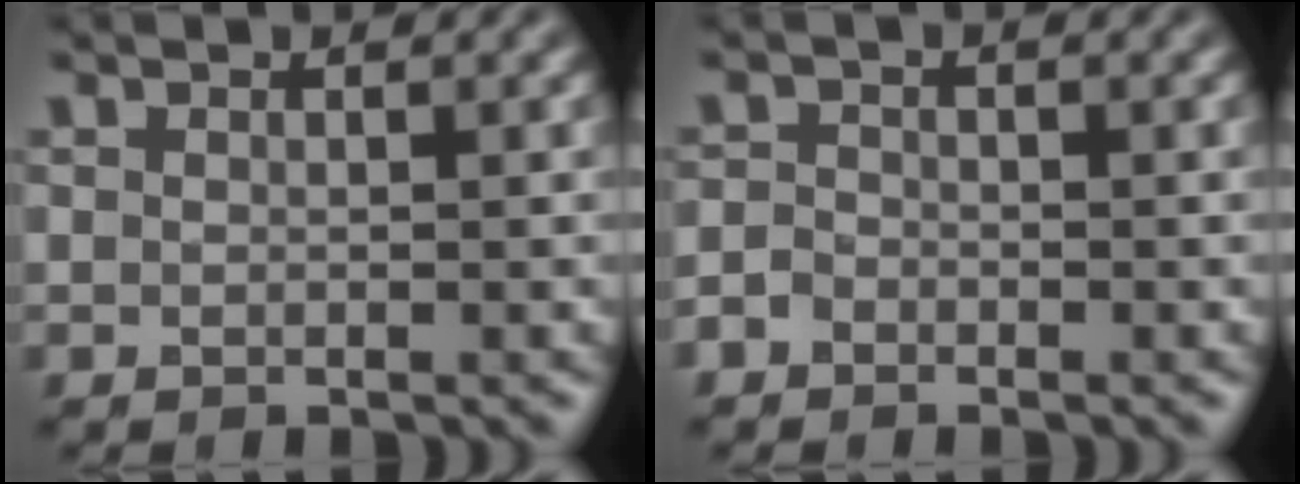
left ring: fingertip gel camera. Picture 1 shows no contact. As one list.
[{"total": 1.3, "force": [-0.9, 0.9, 0.2], "torque": [-0.002, 0.002, -0.022]}]